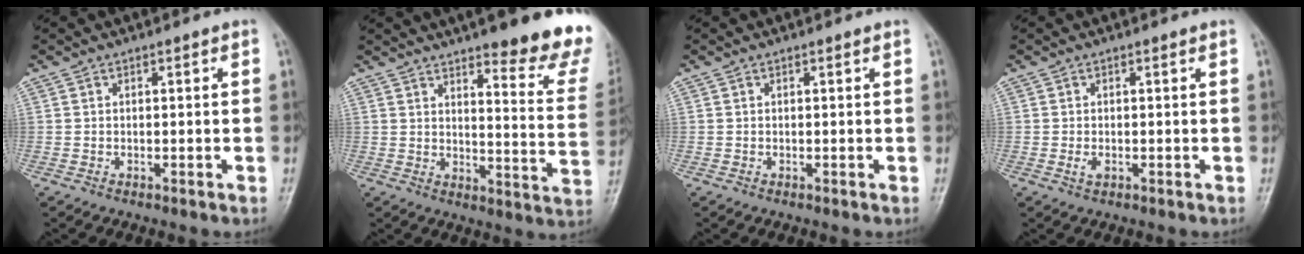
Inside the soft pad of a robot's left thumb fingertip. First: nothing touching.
{"total": 19.2, "force": [14.9, 3.2, 11.6], "torque": [-0.119, -0.098, 0.179]}
{"total": 0.0}
{"total": 1.3, "force": [0.0, 0.6, 1.2], "torque": [-0.021, -0.001, 0.002]}